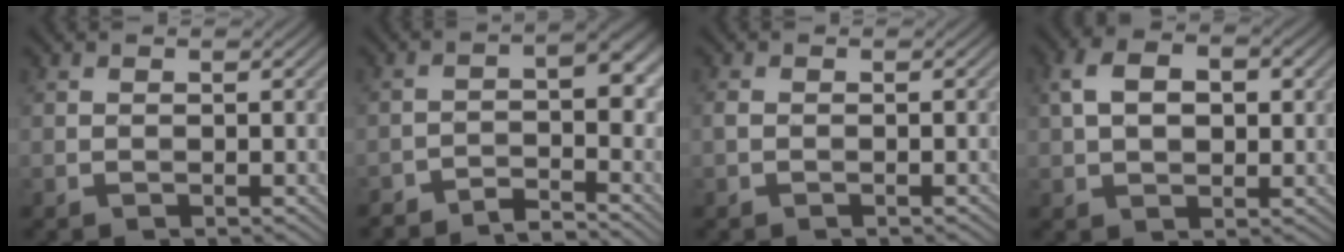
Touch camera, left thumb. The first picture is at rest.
{"total": 4.6, "force": [-3.6, 1.1, 2.7], "torque": [-0.040, 0.005, -0.066]}
{"total": 1.1, "force": [-0.5, 0.4, 0.8], "torque": [-0.022, 0.001, -0.011]}
{"total": 6.3, "force": [1.3, 4.0, 4.6], "torque": [-0.091, 0.008, 0.017]}